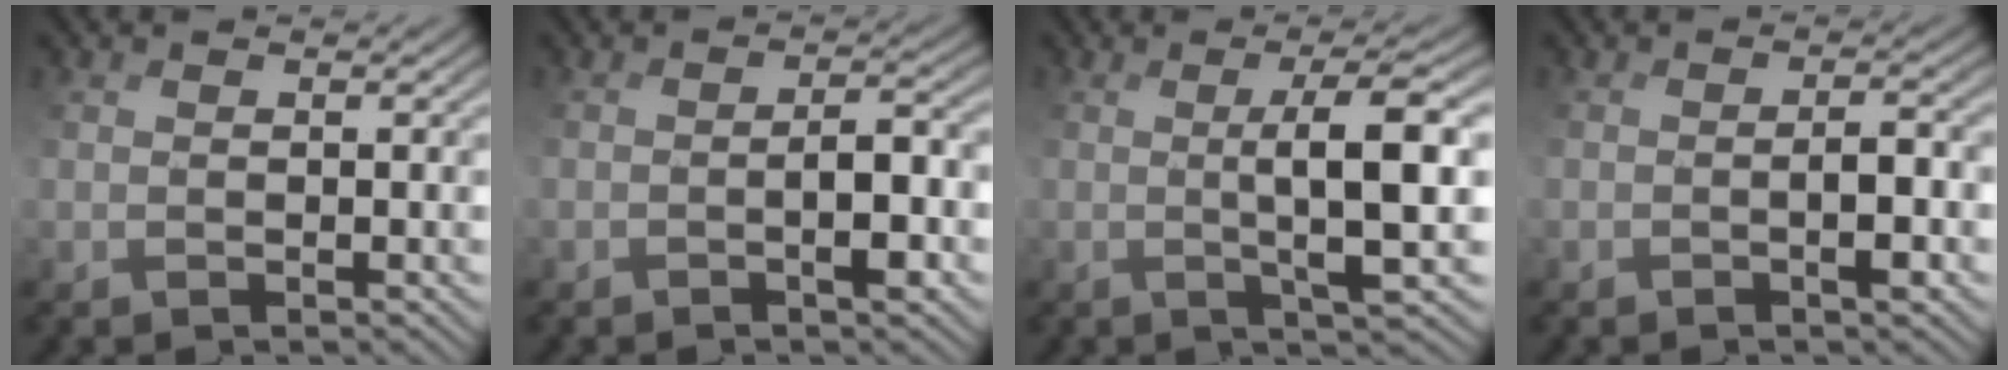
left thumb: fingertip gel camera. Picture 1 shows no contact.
{"total": 3.9, "force": [-1.6, 1.2, 3.3], "torque": [-0.043, 0.009, -0.023]}
{"total": 6.0, "force": [0.8, 0.2, 5.9], "torque": [-0.096, 0.016, 0.017]}
{"total": 3.1, "force": [-1.2, 0.8, 2.8], "torque": [-0.039, 0.007, -0.017]}